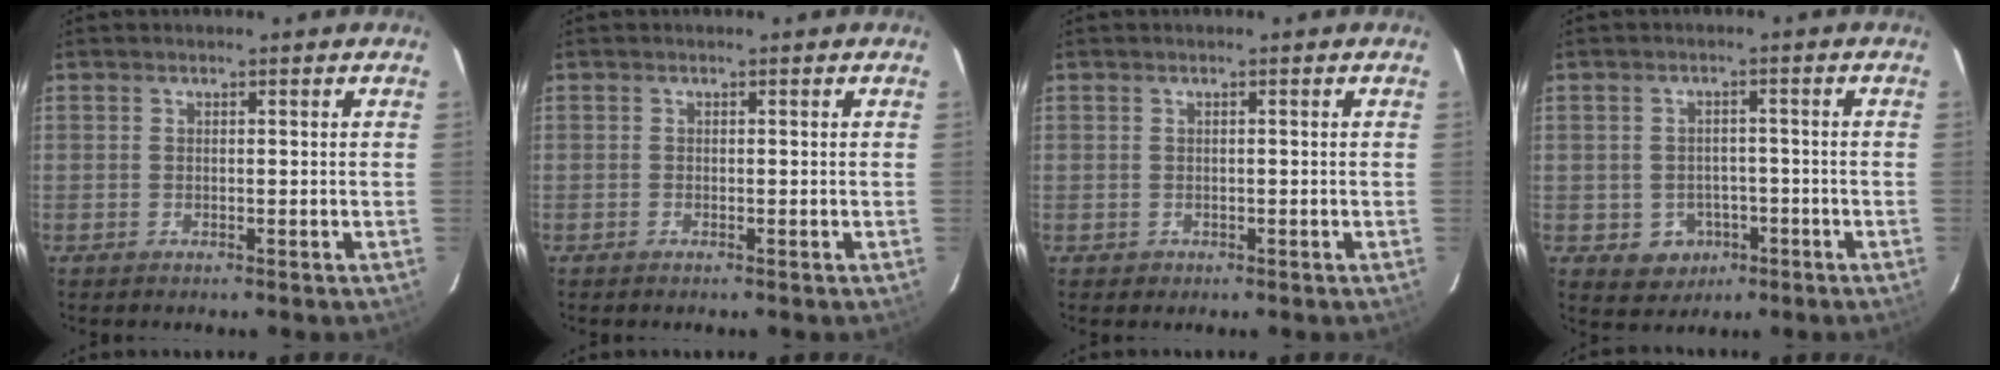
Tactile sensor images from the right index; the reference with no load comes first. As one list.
[{"total": 0.0}, {"total": 1.3, "force": [-0.4, 1.2, 0.1], "torque": [0.001, 0.002, -0.001]}, {"total": 5.7, "force": [-2.2, 5.2, 1.1], "torque": [-0.034, 0.017, -0.014]}]